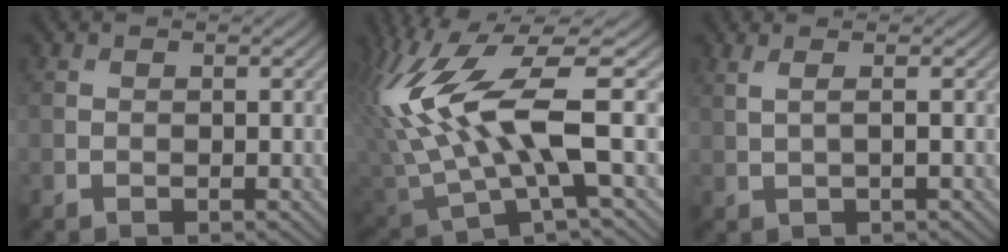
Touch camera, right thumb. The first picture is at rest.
{"total": 14.8, "force": [2.2, 5.5, 13.6], "torque": [-0.318, 0.004, 0.043]}
{"total": 1.7, "force": [0.6, 0.2, 1.6], "torque": [-0.027, -0.002, 0.013]}